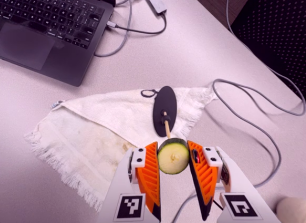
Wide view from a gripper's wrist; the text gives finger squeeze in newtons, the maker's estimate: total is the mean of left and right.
{"total": 10.2, "left": 10.5, "right": 9.8}